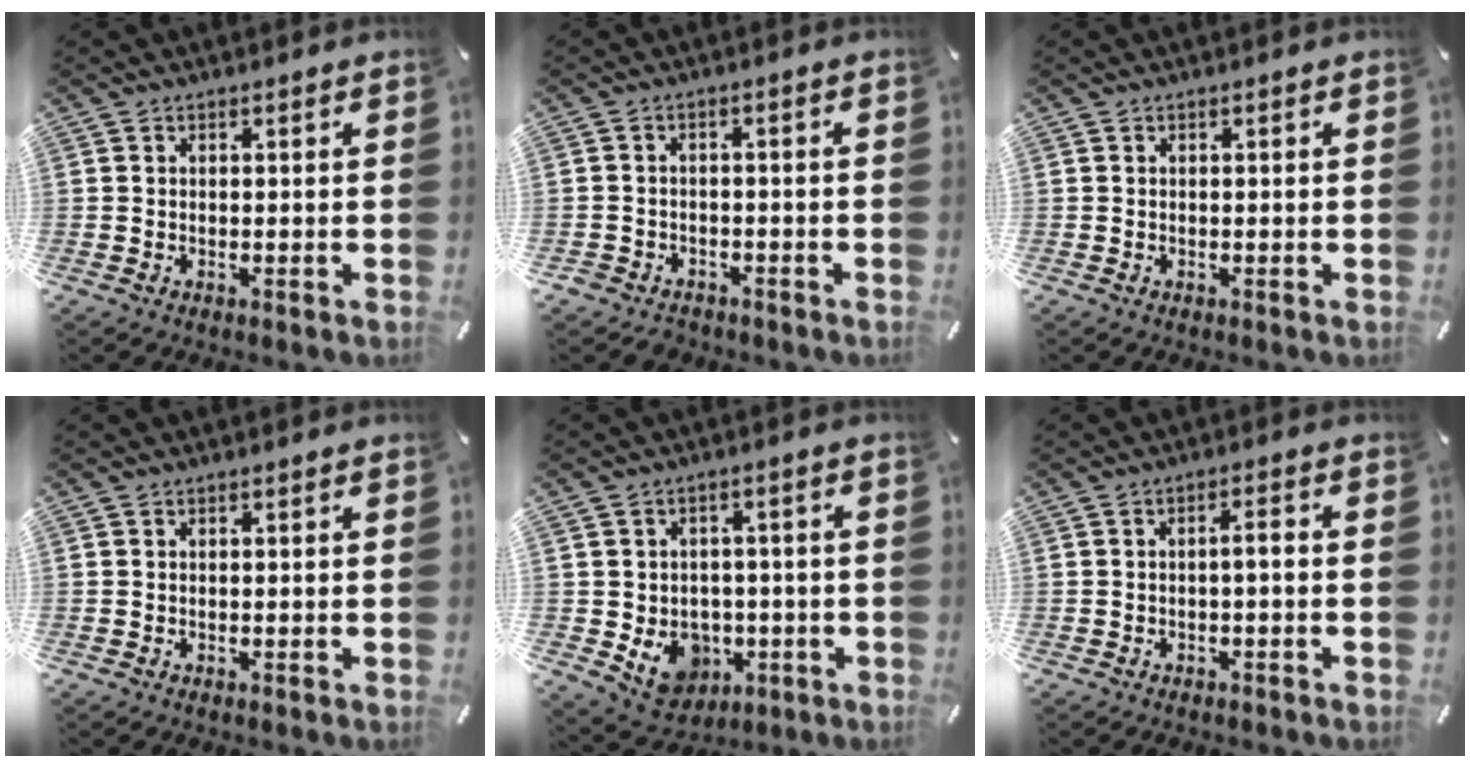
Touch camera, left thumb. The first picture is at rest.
{"total": 2.9, "force": [-2.2, 1.8, 0.5], "torque": [-0.016, 0.009, -0.047]}
{"total": 0.0}
{"total": 0.0}
{"total": 8.7, "force": [-2.3, 7.6, 3.7], "torque": [-0.054, 0.005, -0.037]}
{"total": 2.6, "force": [-1.0, 0.7, 2.3], "torque": [-0.041, 0.008, -0.021]}